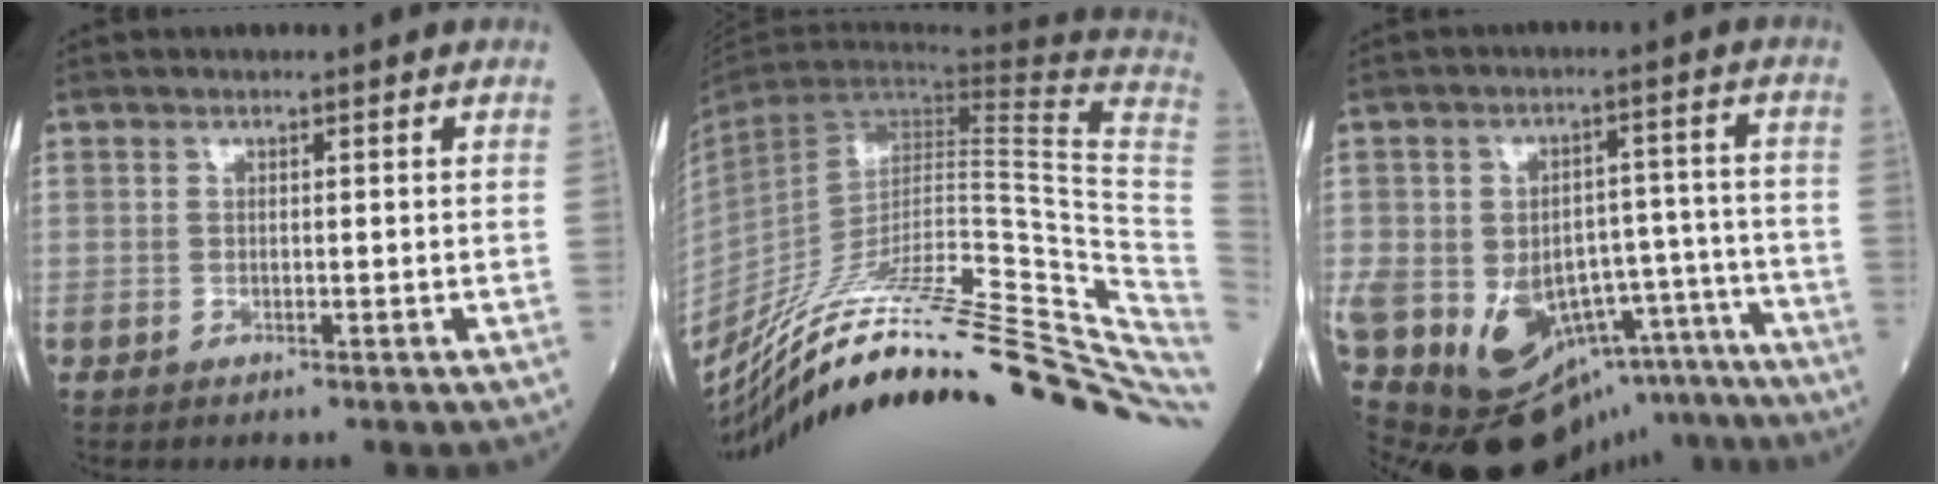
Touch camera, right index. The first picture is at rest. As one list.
[{"total": 37.3, "force": [-28.6, 4.0, 23.6], "torque": [-0.243, -0.026, -0.412]}, {"total": 26.5, "force": [-17.0, 14.8, 13.9], "torque": [-0.263, 0.026, -0.213]}]